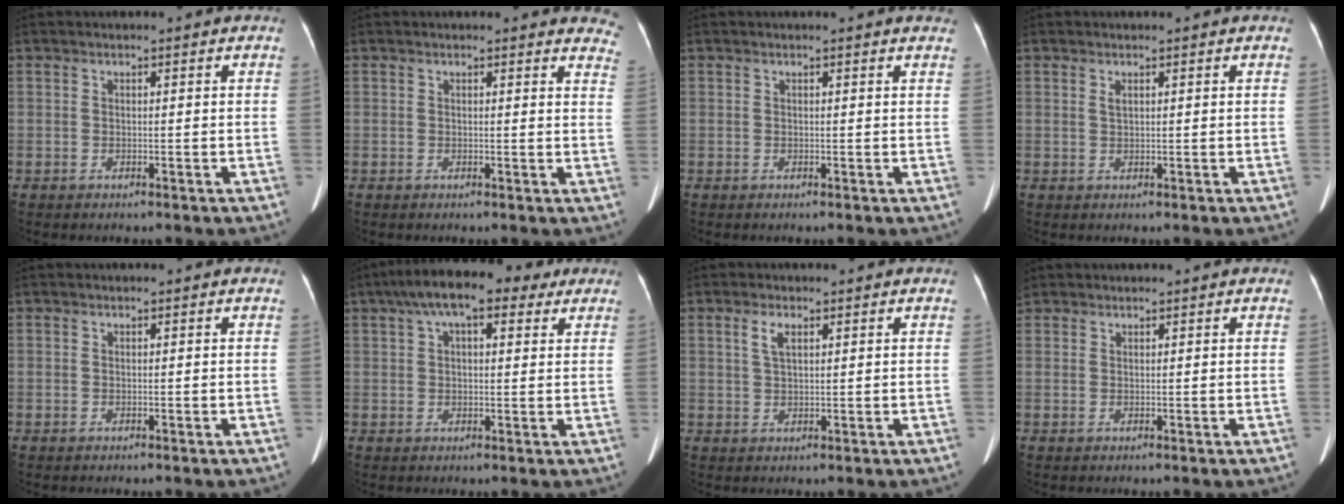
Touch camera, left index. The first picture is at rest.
{"total": 7.4, "force": [7.0, 2.0, 1.1], "torque": [0.028, -0.022, 0.036]}
{"total": 2.2, "force": [2.1, 0.2, 0.5], "torque": [-0.010, -0.002, 0.007]}
{"total": 0.8, "force": [0.4, 0.2, 0.6], "torque": [-0.015, 0.004, 0.009]}
{"total": 0.0}
{"total": 11.7, "force": [7.1, 4.4, 8.2], "torque": [-0.137, 0.053, 0.110]}
{"total": 2.5, "force": [1.3, 0.8, 2.0], "torque": [-0.045, 0.006, 0.028]}
{"total": 1.2, "force": [1.0, 0.6, 0.1], "torque": [-0.010, 0.009, 0.021]}